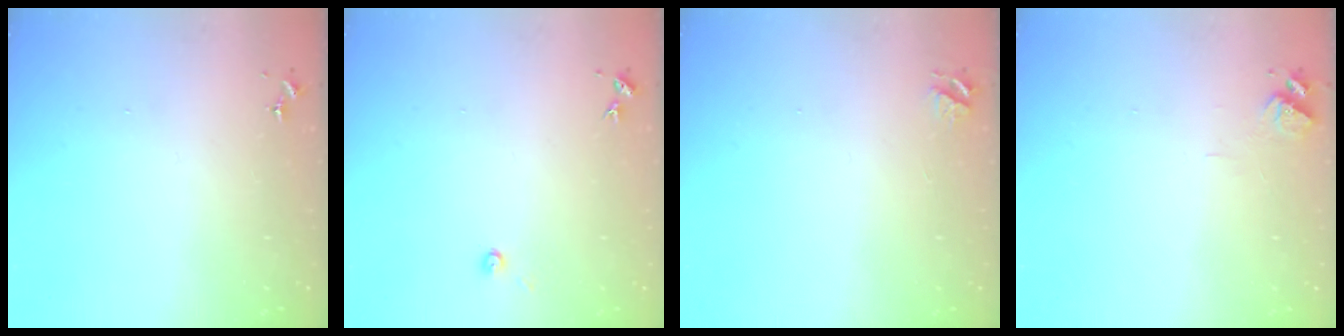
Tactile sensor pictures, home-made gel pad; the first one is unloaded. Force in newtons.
{"total": 3.5, "press": 3.5, "slide": 0.2}
{"total": 4.0, "press": 3.9, "slide": 0.4}
{"total": 6.4, "press": 6.4, "slide": 0.8}